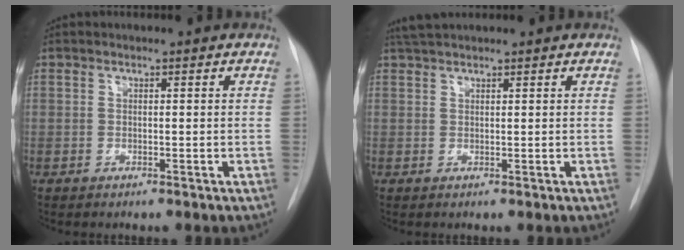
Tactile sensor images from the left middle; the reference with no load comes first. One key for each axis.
{"total": 2.8, "fx": 2.6, "fy": 0.2, "fz": 1.0, "tx": -0.019, "ty": 0.023, "tz": 0.049}